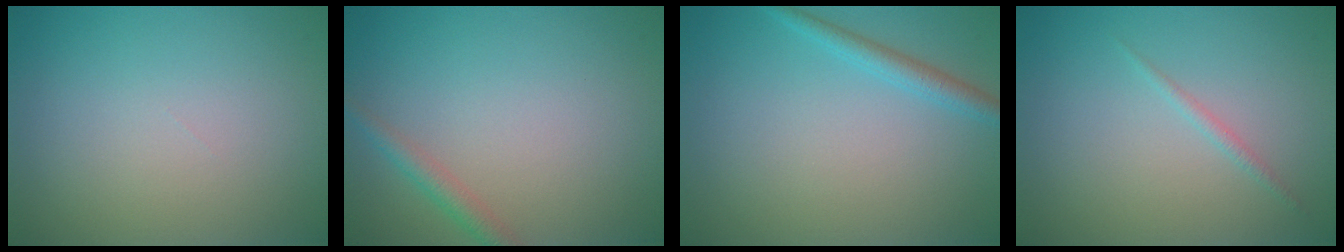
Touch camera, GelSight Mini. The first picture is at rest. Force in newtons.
{"total": 1.7, "press": 1.7, "slide": 0.1}
{"total": 1.9, "press": 1.9, "slide": 0.2}
{"total": 0.7, "press": 0.7, "slide": 0.1}